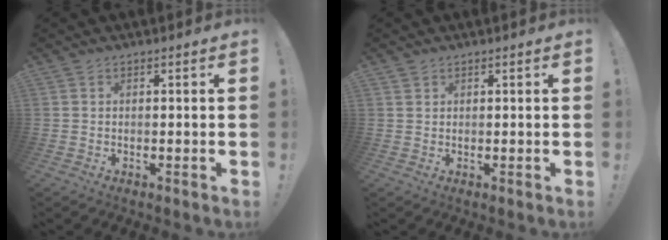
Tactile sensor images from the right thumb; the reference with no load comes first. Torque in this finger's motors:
{"motor_torque": [-0.36, -0.42, -0.25, 0.46, 0.00]}